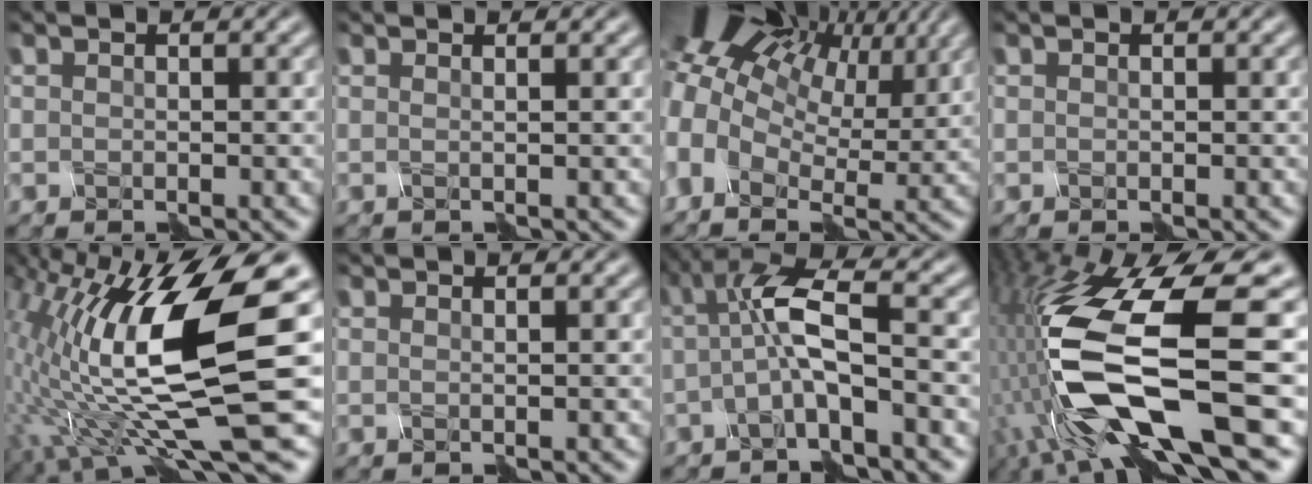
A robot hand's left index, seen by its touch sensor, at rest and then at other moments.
{"total": 1.6, "force": [0.8, 1.0, 1.0], "torque": [0.007, 0.013, -0.019]}
{"total": 14.7, "force": [6.4, 8.5, 10.2], "torque": [-0.214, 0.039, 0.104]}
{"total": 0.0}
{"total": 14.6, "force": [0.2, 4.5, 13.9], "torque": [-0.277, -0.006, 0.021]}
{"total": 1.3, "force": [0.7, 0.8, 0.8], "torque": [0.007, 0.009, -0.017]}
{"total": 4.5, "force": [-1.0, 0.9, 4.3], "torque": [-0.090, 0.013, -0.019]}
{"total": 13.6, "force": [-2.8, 4.3, 12.6], "torque": [-0.263, -0.009, -0.043]}